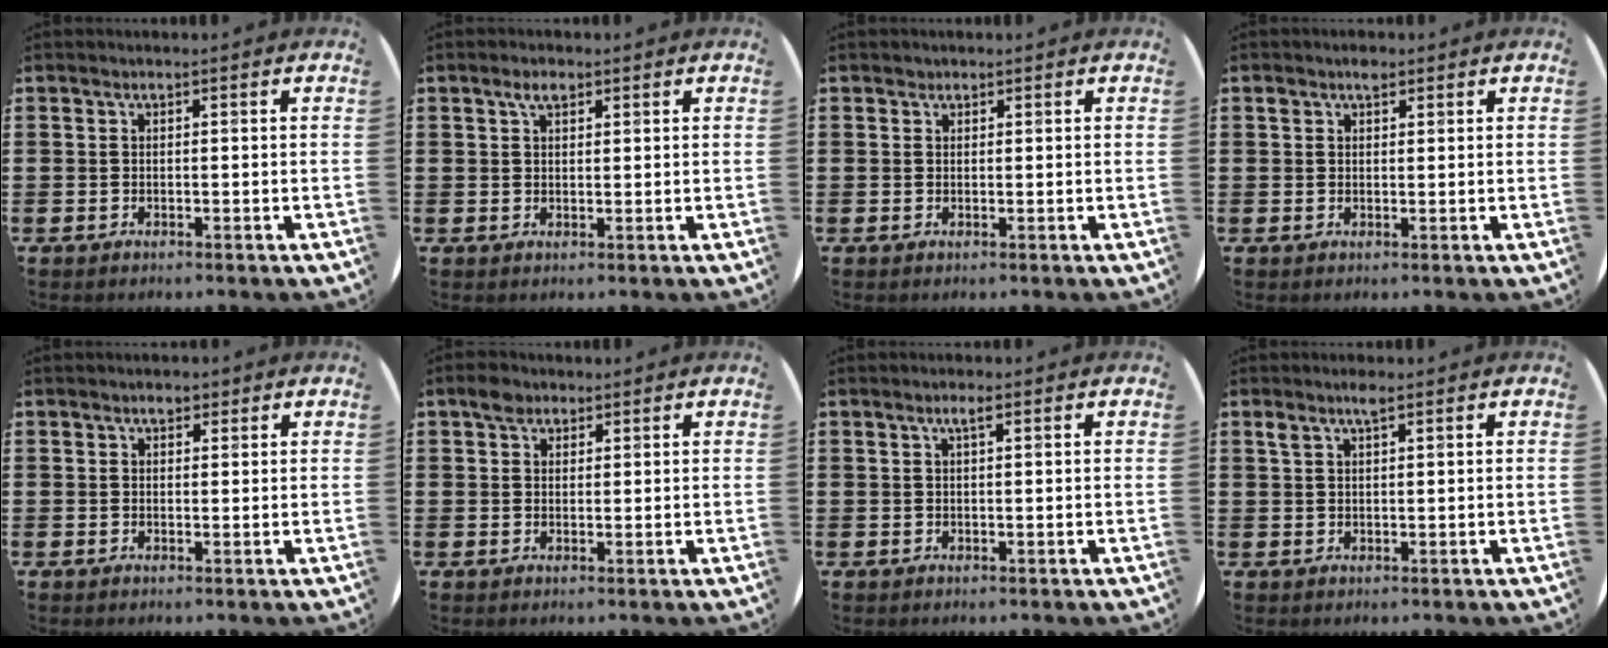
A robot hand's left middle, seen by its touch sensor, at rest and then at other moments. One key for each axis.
{"total": 2.1, "fx": 1.5, "fy": 1.0, "fz": 1.2, "tx": -0.017, "ty": 0.003, "tz": 0.025}
{"total": 0.5, "fx": 0.4, "fy": 0.2, "fz": -0.1, "tx": 0.003, "ty": 0.004, "tz": 0.008}
{"total": 1.7, "fx": 1.1, "fy": 1.0, "fz": 0.7, "tx": 0.001, "ty": 0.000, "tz": 0.018}
{"total": 1.6, "fx": 1.3, "fy": 0.7, "fz": 0.5, "tx": -0.003, "ty": 0.002, "tz": 0.023}
{"total": 2.5, "fx": 2.0, "fy": 1.5, "fz": 0.7, "tx": 0.000, "ty": 0.001, "tz": 0.034}
{"total": 1.4, "fx": 0.7, "fy": 0.2, "fz": 1.2, "tx": -0.023, "ty": 0.005, "tz": 0.011}
{"total": 2.1, "fx": 1.5, "fy": 0.4, "fz": 1.3, "tx": -0.027, "ty": 0.005, "tz": 0.026}